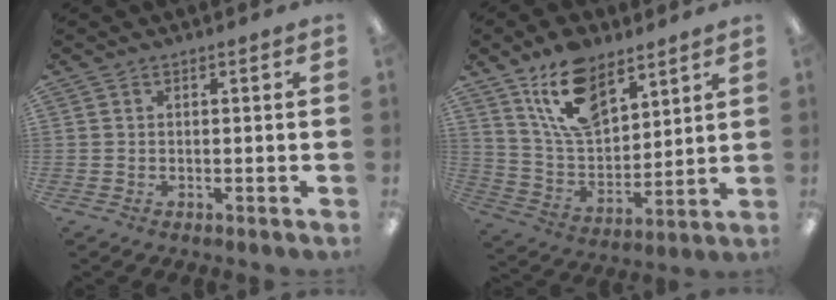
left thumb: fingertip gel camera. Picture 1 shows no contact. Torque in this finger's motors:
{"motor_torque": [2.11, 1.64, 1.67, -1.10, 0.12]}